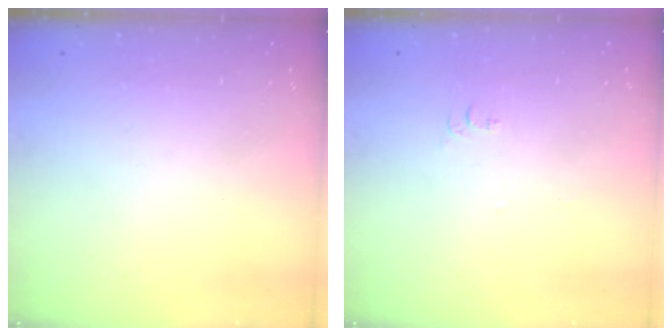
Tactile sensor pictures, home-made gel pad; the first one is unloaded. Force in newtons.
{"total": 4.6, "press": 4.6, "slide": 0.4}